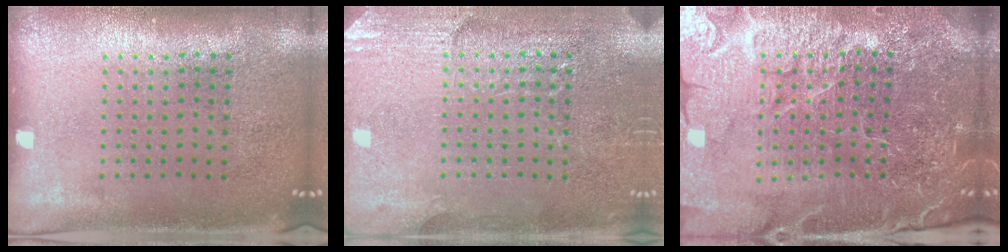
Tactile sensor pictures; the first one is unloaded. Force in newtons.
{"total": 2.9, "press": 2.9, "slide": 0.2}
{"total": 6.0, "press": 5.3, "slide": 2.6}